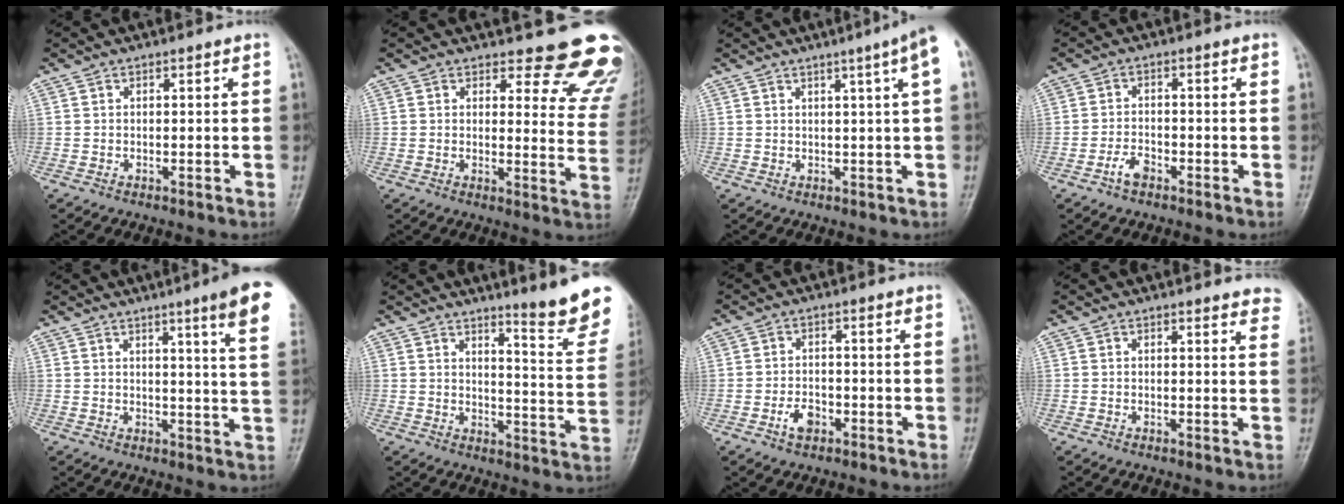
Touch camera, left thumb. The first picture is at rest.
{"total": 14.9, "force": [13.2, 5.2, 4.7], "torque": [0.013, -0.115, 0.122]}
{"total": 5.9, "force": [2.0, -0.4, 5.5], "torque": [-0.074, 0.008, 0.026]}
{"total": 3.0, "force": [-2.0, 1.6, 1.5], "torque": [-0.026, 0.016, -0.037]}
{"total": 11.7, "force": [6.6, 0.1, 9.7], "torque": [-0.119, -0.030, 0.068]}
{"total": 13.6, "force": [10.4, 1.2, 8.7], "torque": [-0.086, -0.086, 0.132]}
{"total": 3.6, "force": [-1.8, 2.4, 2.0], "torque": [-0.026, 0.012, -0.031]}
{"total": 5.6, "force": [5.1, 1.4, 1.7], "torque": [0.006, -0.020, 0.037]}